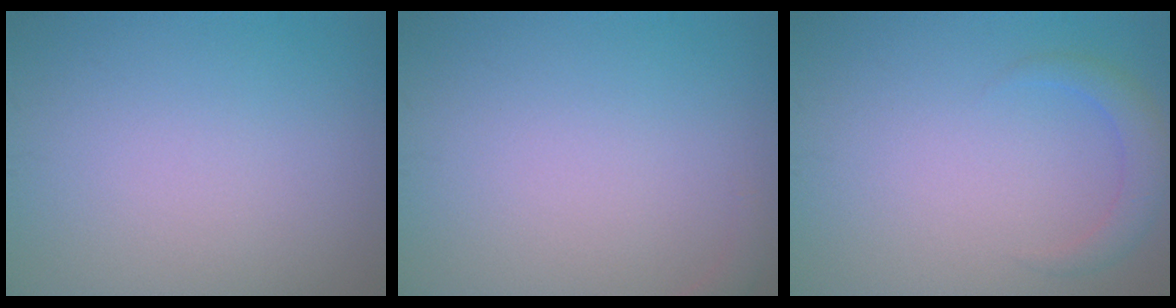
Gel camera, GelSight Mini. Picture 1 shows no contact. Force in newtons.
{"total": 1.0, "press": 1.0, "slide": 0.2}
{"total": 2.1, "press": 2.1, "slide": 0.2}